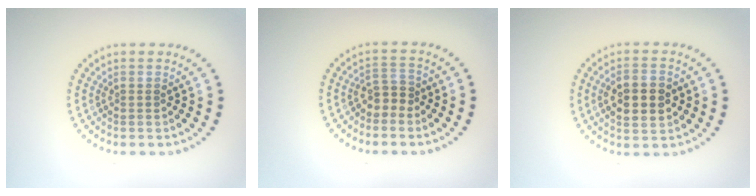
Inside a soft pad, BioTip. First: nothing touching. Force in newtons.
{"total": 2.0, "press": 1.7, "slide": 1.1}
{"total": 4.6, "press": 4.6, "slide": 0.1}